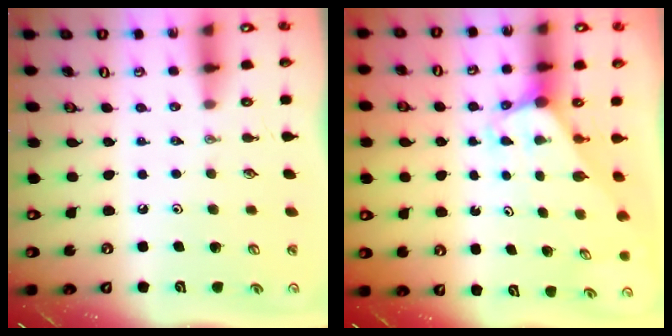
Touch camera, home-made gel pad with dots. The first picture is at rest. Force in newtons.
{"total": 2.9, "press": 2.9, "slide": 0.0}